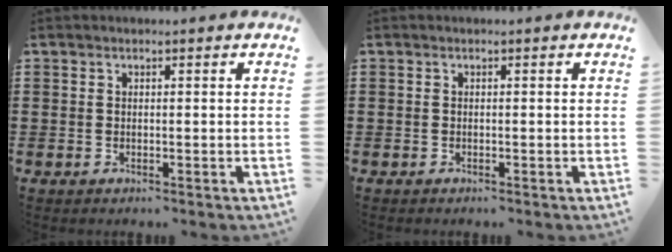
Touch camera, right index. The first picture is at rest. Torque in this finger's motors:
{"motor_torque": [-0.02, -0.12, -0.03, 0.01]}